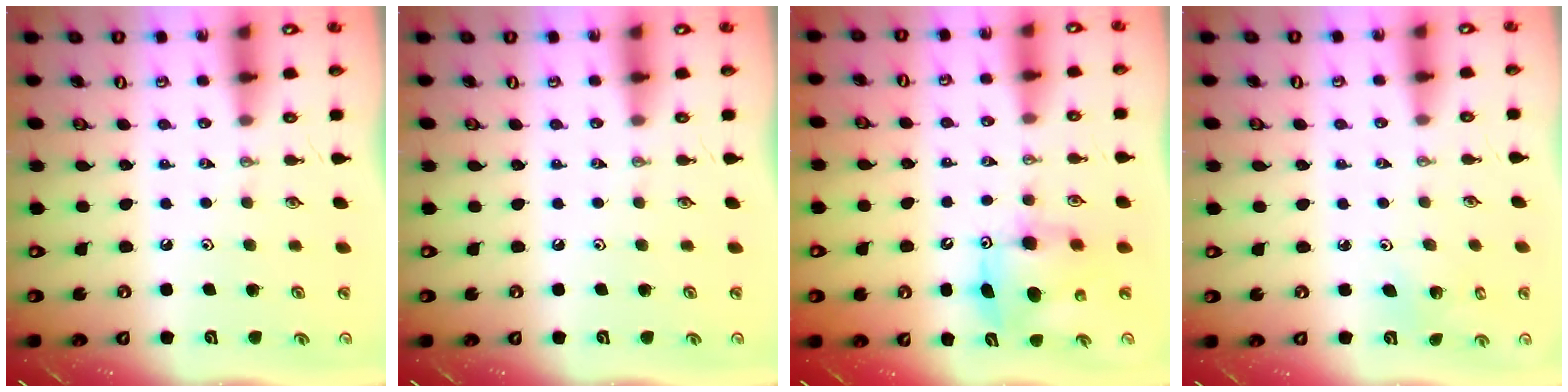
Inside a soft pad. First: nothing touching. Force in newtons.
{"total": 0.0}
{"total": 8.5, "press": 8.5, "slide": 0.8}
{"total": 2.7, "press": 2.7, "slide": 0.2}